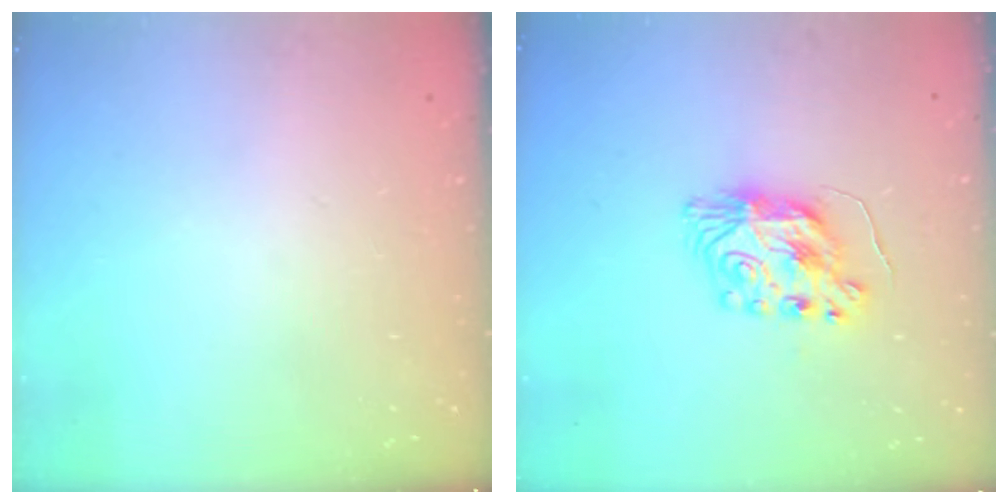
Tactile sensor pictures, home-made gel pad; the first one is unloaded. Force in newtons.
{"total": 8.9, "press": 8.9, "slide": 0.6}